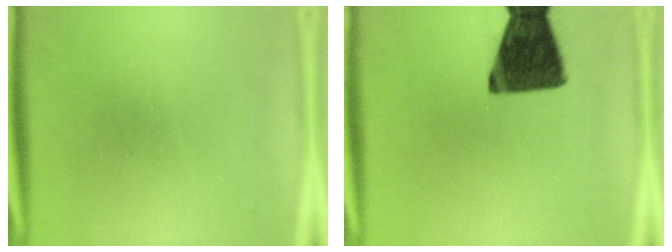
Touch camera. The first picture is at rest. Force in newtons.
{"total": 14.3}